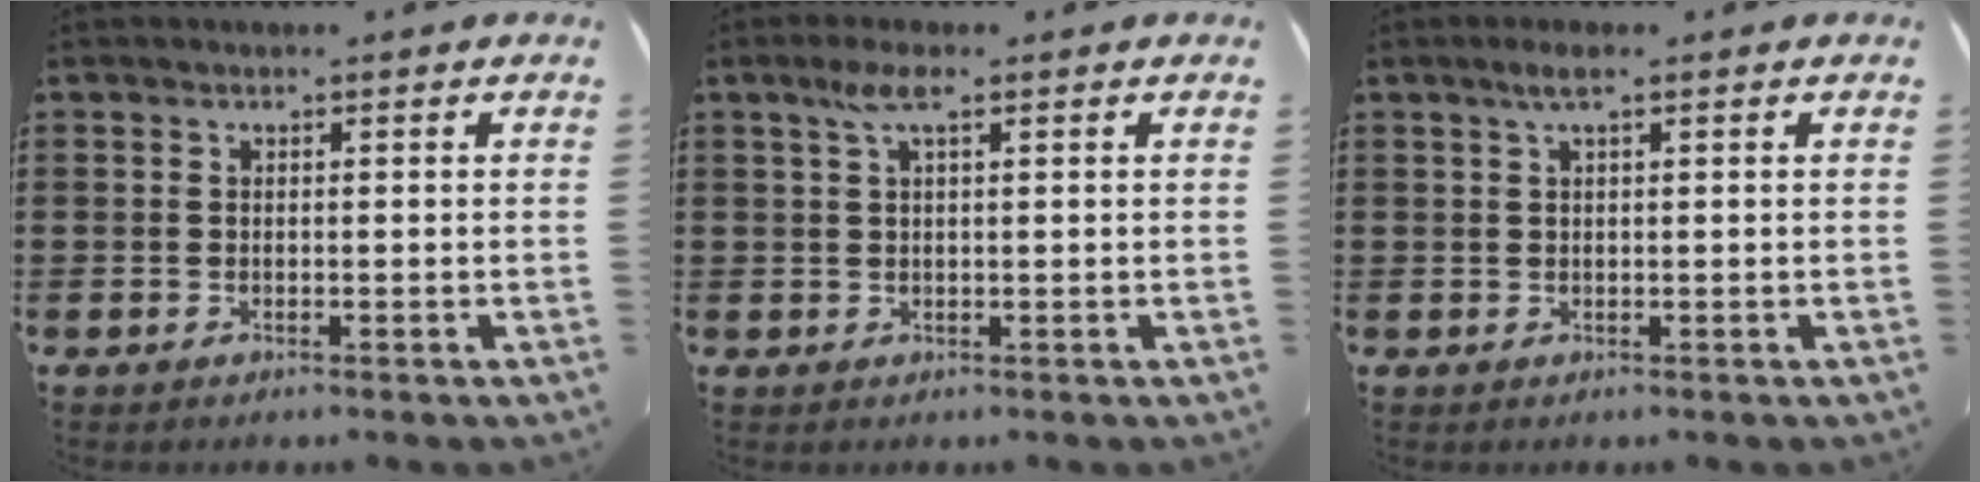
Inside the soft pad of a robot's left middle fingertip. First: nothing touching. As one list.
[{"total": 3.4, "force": [1.5, 0.8, 2.9], "torque": [-0.063, 0.009, 0.025]}, {"total": 1.9, "force": [0.9, 0.2, 1.7], "torque": [-0.035, 0.001, 0.015]}]